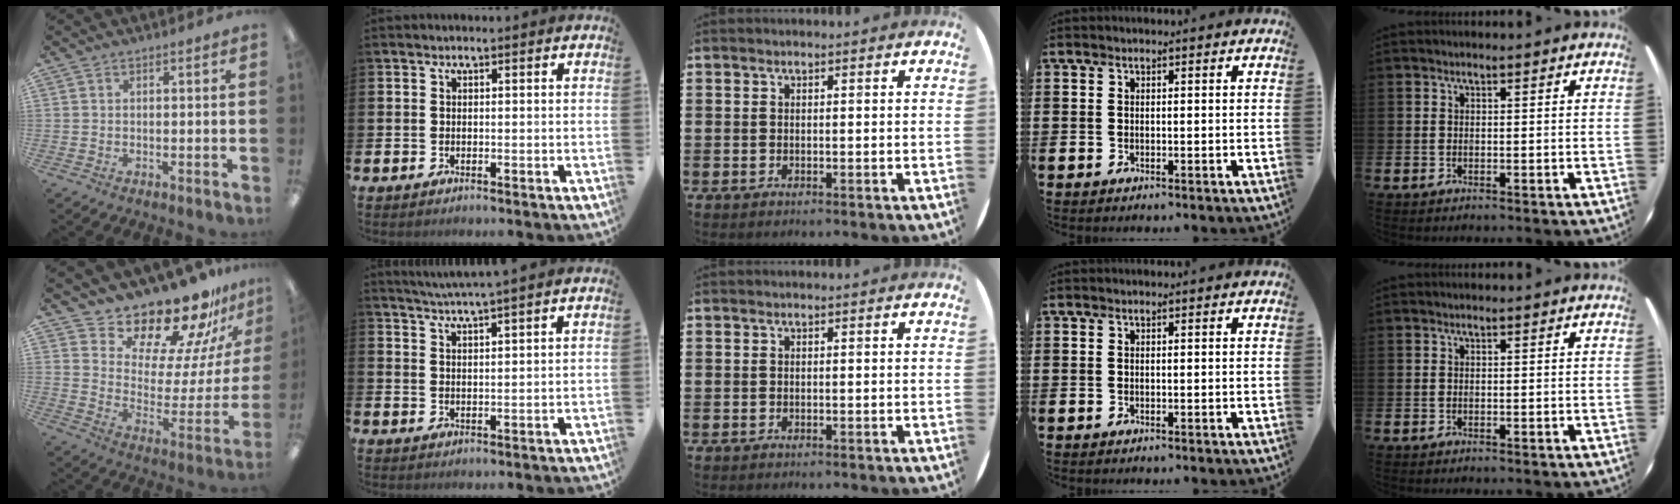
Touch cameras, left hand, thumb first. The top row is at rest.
{"thumb": {"total": 17.8, "force": [16.5, 4.4, 4.9], "torque": [-0.081, -0.155, 0.276]}, "index": {"total": 3.8, "force": [3.6, -0.8, 0.7], "torque": [-0.030, -0.013, 0.067]}}